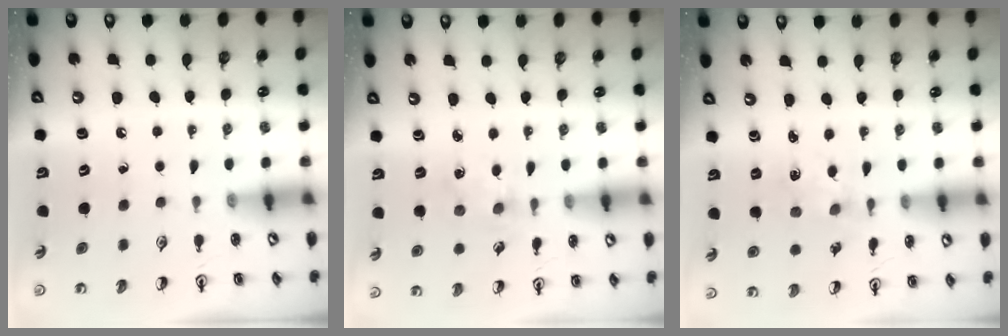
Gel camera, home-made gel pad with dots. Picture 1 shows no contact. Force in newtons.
{"total": 2.5, "press": 2.4, "slide": 0.4}
{"total": 1.5, "press": 1.5, "slide": 0.3}